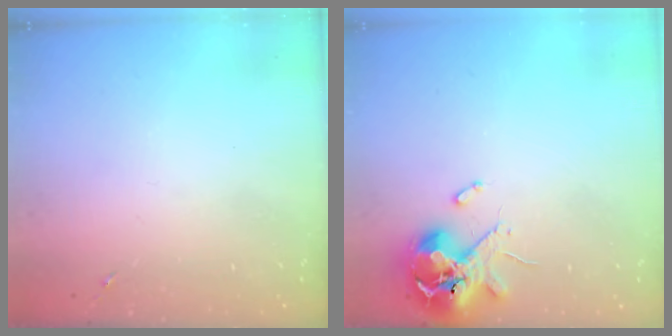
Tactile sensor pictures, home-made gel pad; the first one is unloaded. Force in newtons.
{"total": 10.7, "press": 10.6, "slide": 1.4}